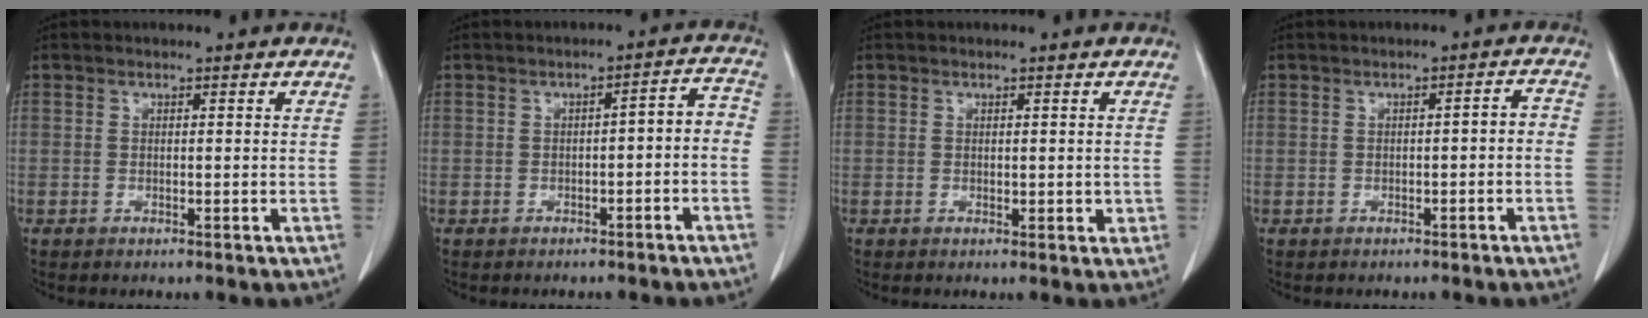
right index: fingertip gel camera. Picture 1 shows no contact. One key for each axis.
{"total": 4.5, "fx": -1.9, "fy": 1.6, "fz": 3.7, "tx": -0.044, "ty": 0.027, "tz": -0.021}
{"total": 1.4, "fx": 0.1, "fy": 0.8, "fz": 1.2, "tx": -0.015, "ty": -0.004, "tz": 0.005}
{"total": 2.2, "fx": -0.8, "fy": 0.7, "fz": 1.9, "tx": -0.026, "ty": 0.011, "tz": -0.008}